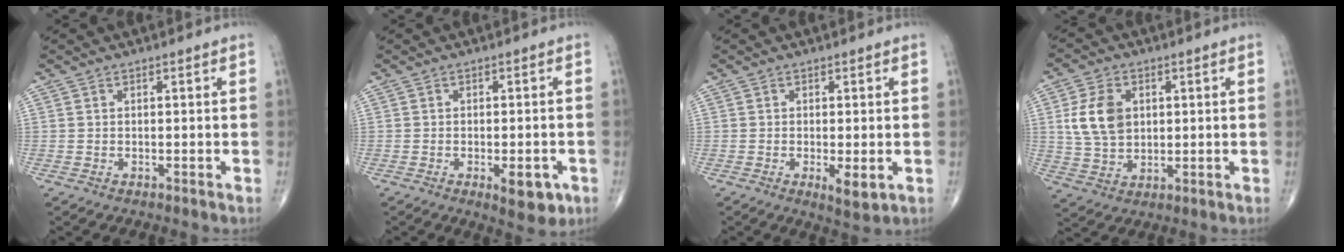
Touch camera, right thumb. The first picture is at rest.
{"total": 5.9, "force": [-2.4, 2.4, 4.9], "torque": [-0.052, -0.001, -0.026]}
{"total": 3.8, "force": [-0.9, 1.2, 3.5], "torque": [-0.056, -0.012, -0.014]}
{"total": 9.3, "force": [1.9, 6.6, 6.3], "torque": [-0.108, -0.005, 0.042]}